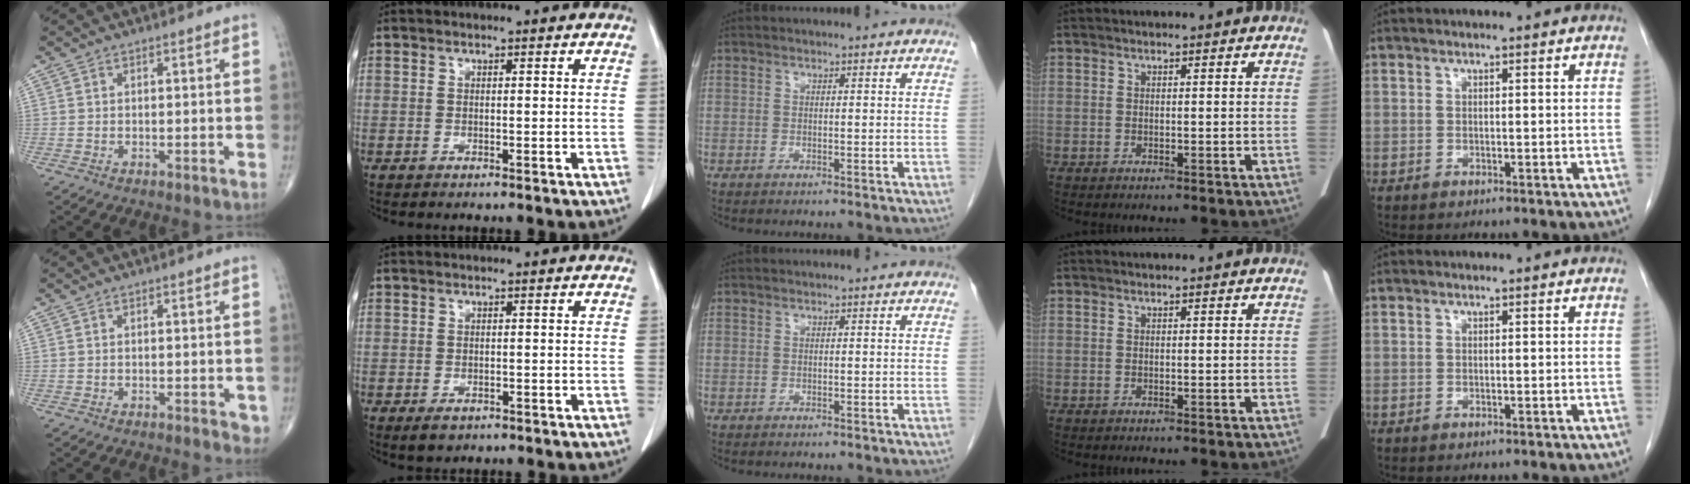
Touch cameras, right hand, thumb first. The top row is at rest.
{"thumb": {"total": 2.3, "force": [-0.4, 0.9, 2.1], "torque": [-0.017, -0.006, -0.005]}, "index": {"total": 2.3, "force": [-1.3, 1.4, 1.2], "torque": [-0.017, -0.002, -0.012]}}